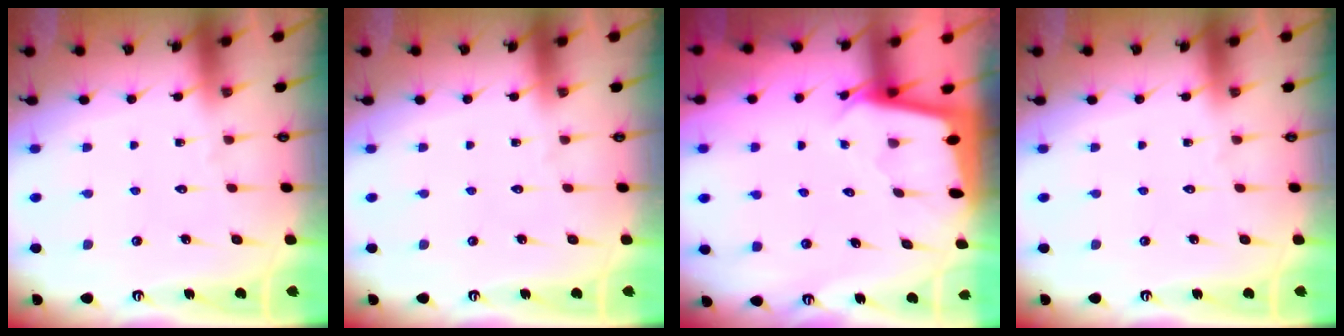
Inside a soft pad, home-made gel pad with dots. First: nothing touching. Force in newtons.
{"total": 0.0}
{"total": 2.0, "press": 2.0, "slide": 0.1}
{"total": 0.0}